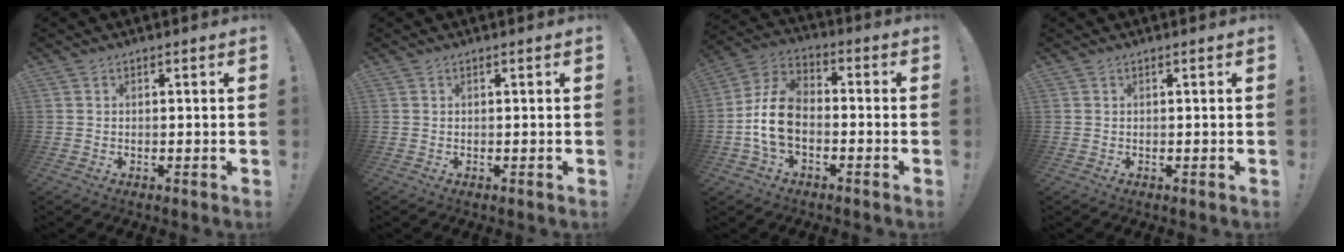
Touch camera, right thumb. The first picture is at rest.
{"total": 0.0}
{"total": 12.6, "force": [-3.2, 8.4, 8.9], "torque": [-0.182, 0.030, -0.054]}
{"total": 0.0}